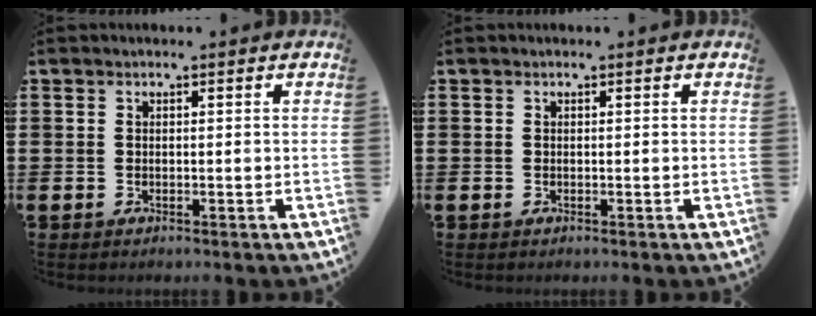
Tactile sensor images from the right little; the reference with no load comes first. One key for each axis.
{"total": 0.0}